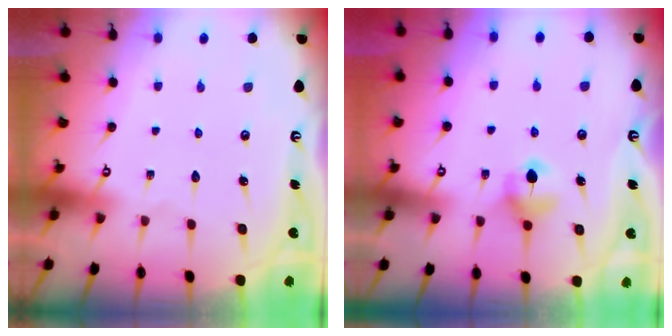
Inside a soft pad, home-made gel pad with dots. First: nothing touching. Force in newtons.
{"total": 5.9, "press": 5.9, "slide": 0.7}